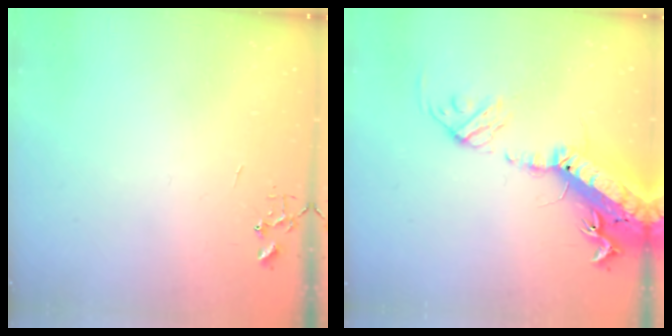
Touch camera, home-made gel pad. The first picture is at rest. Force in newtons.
{"total": 23.3, "press": 22.7, "slide": 5.2}